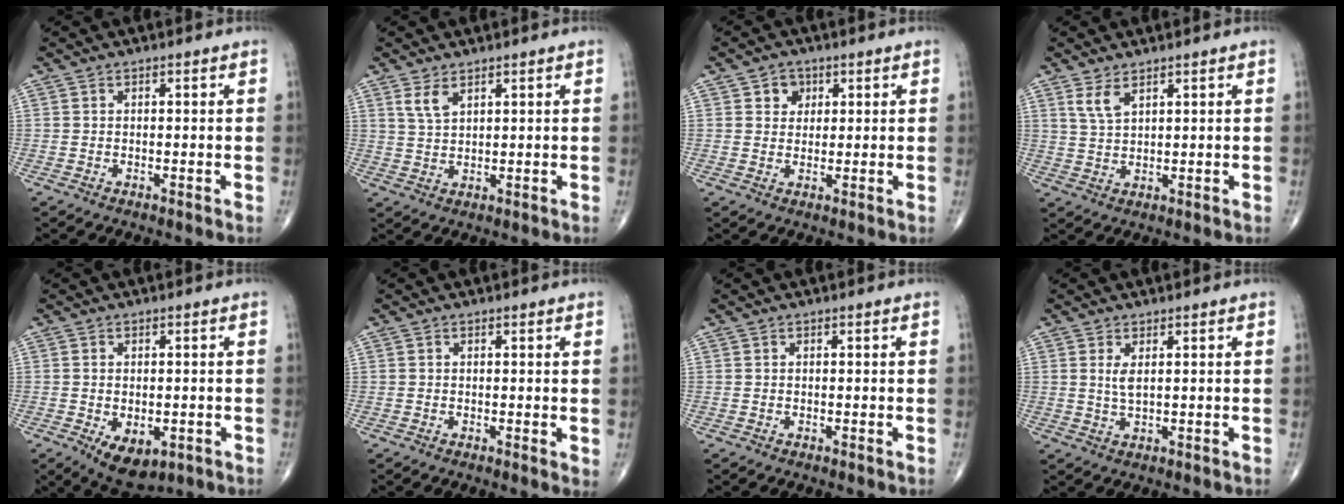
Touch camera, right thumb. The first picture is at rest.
{"total": 3.5, "force": [2.2, 1.6, 2.3], "torque": [-0.041, -0.009, 0.050]}
{"total": 3.6, "force": [1.5, 3.1, 1.3], "torque": [0.002, -0.004, 0.020]}
{"total": 3.7, "force": [2.3, 1.5, 2.4], "torque": [-0.048, -0.011, 0.054]}
{"total": 7.8, "force": [-2.6, 4.5, 5.8], "torque": [-0.083, -0.005, -0.028]}
{"total": 1.2, "force": [0.2, 0.4, 1.1], "torque": [-0.016, -0.006, 0.000]}
{"total": 0.0}
{"total": 2.6, "force": [0.8, 0.9, 2.3], "torque": [-0.048, -0.008, 0.022]}